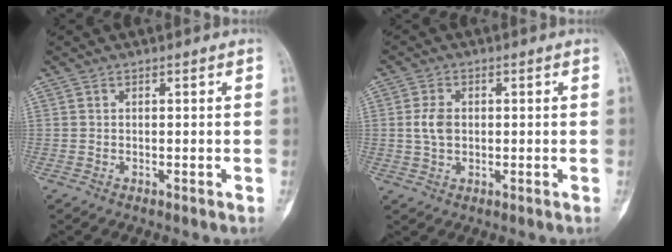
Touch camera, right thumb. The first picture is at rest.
{"total": 4.0, "force": [0.2, 2.8, 2.9], "torque": [-0.054, 0.004, 0.003]}